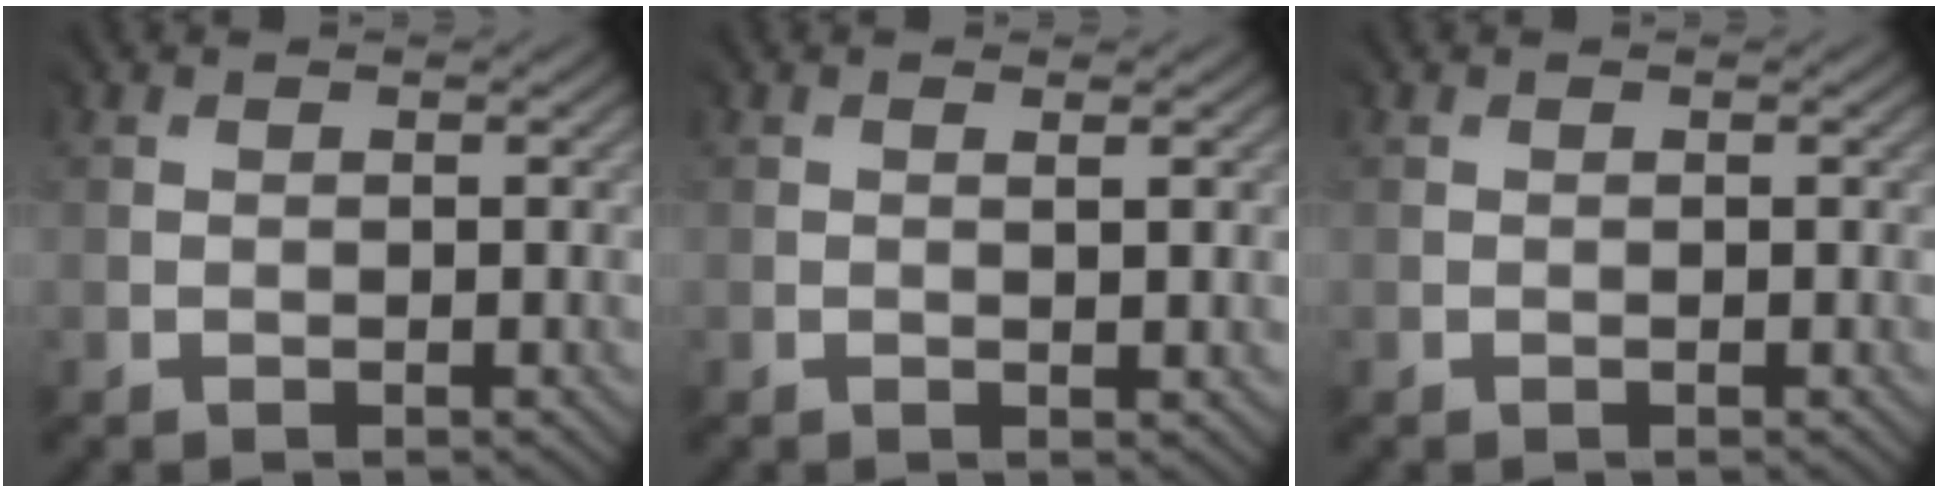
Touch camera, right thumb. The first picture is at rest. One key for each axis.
{"total": 1.0, "fx": 0.4, "fy": -0.3, "fz": 0.8, "tx": -0.021, "ty": -0.001, "tz": 0.006}
{"total": 0.0}